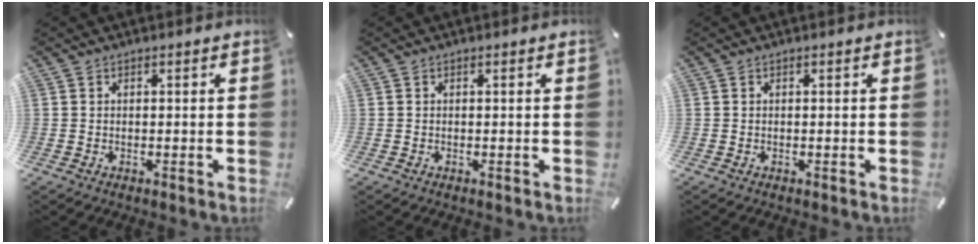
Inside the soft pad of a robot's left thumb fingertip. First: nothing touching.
{"total": 0.0}
{"total": 0.0}